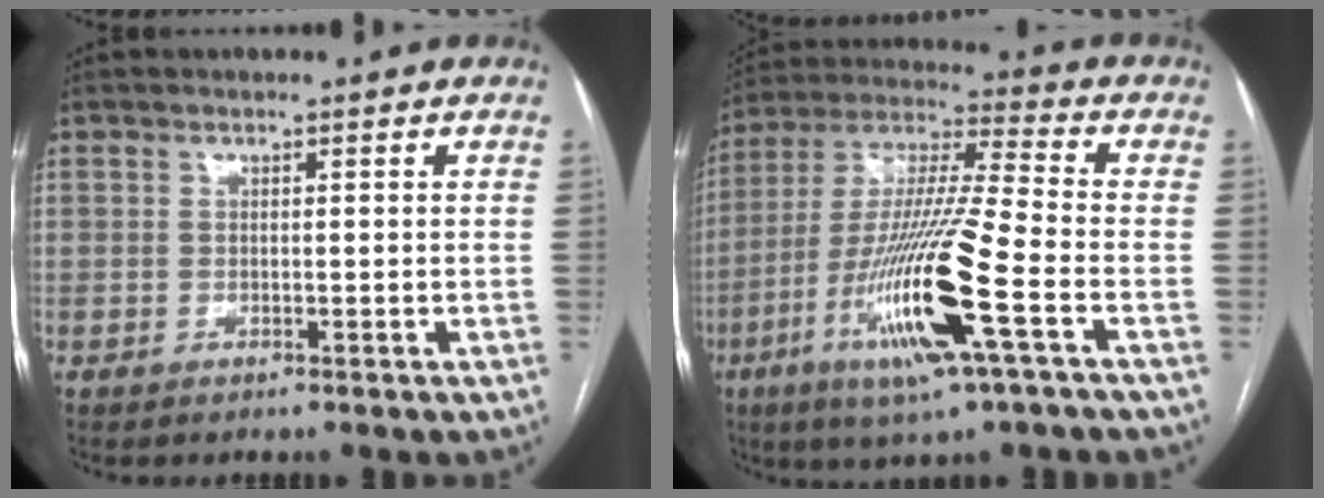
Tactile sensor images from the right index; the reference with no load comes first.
{"total": 18.7, "force": [-7.0, 0.5, 17.3], "torque": [-0.361, -0.024, -0.132]}